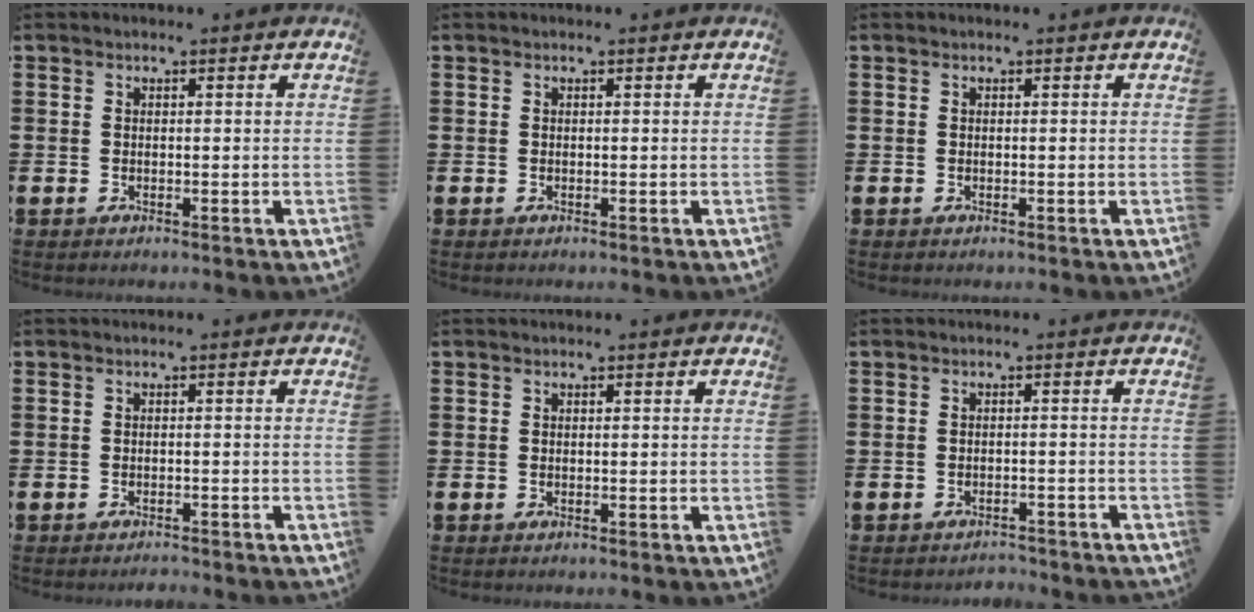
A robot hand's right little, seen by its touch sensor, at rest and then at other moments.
{"total": 0.0}
{"total": 0.0}
{"total": 0.9, "force": [-0.9, -0.1, 0.1], "torque": [-0.002, 0.000, -0.018]}
{"total": 0.0}
{"total": 1.5, "force": [-1.5, 0.0, -0.1], "torque": [-0.003, 0.004, -0.033]}